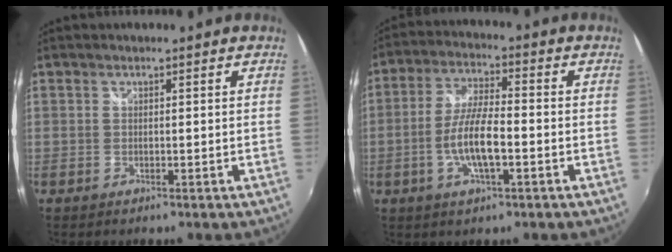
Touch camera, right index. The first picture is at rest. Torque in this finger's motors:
{"motor_torque": [0.39, -0.29, 0.46, 0.15]}